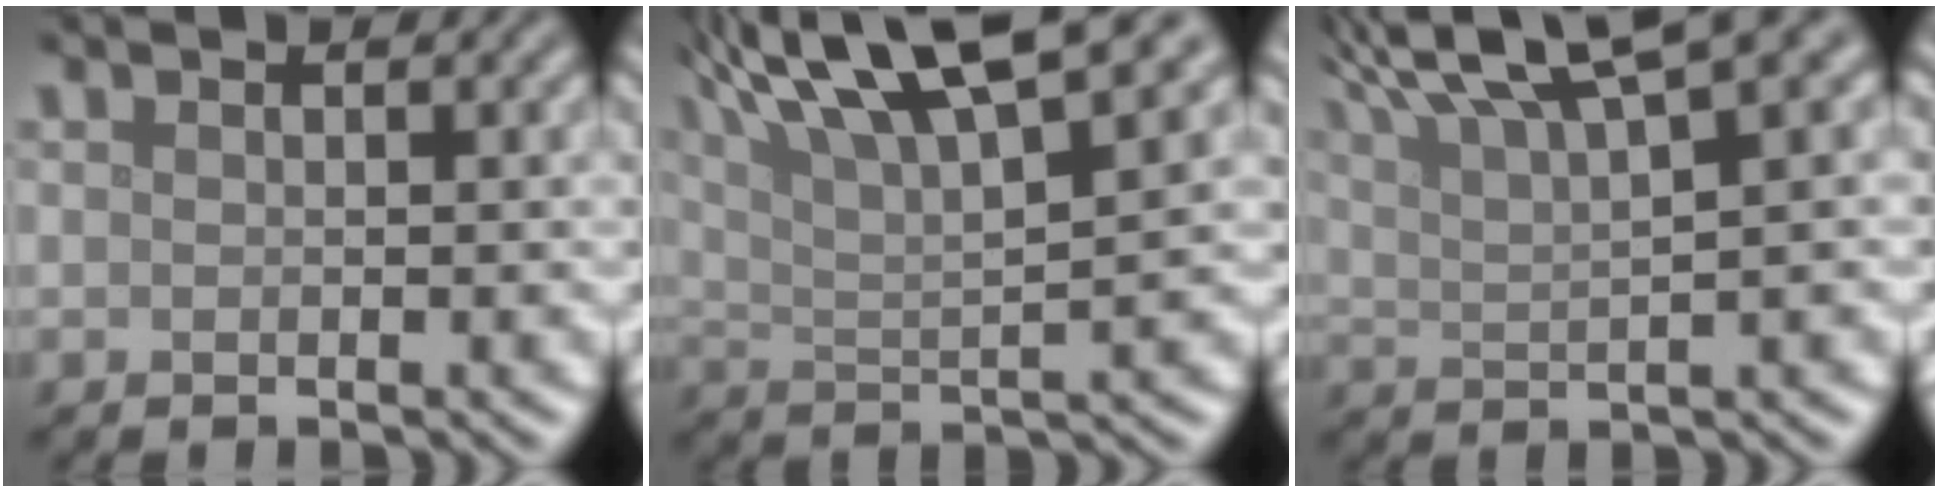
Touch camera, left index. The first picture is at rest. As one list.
[{"total": 10.8, "force": [7.0, 2.4, 7.9], "torque": [-0.139, 0.025, 0.113]}, {"total": 8.0, "force": [5.3, 1.5, 5.8], "torque": [-0.088, 0.025, 0.085]}]